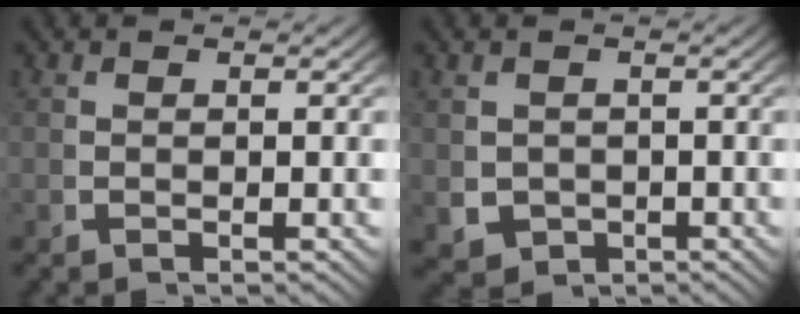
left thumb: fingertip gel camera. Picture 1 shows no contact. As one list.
[{"total": 4.6, "force": [-1.1, 4.0, 1.9], "torque": [-0.048, -0.030, -0.004]}]